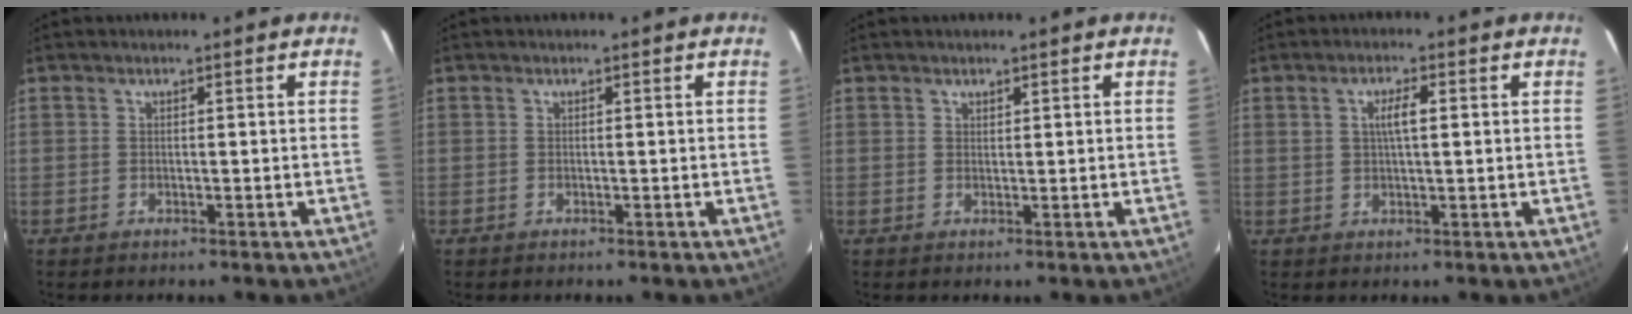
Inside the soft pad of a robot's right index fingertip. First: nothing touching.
{"total": 0.0}
{"total": 0.7, "force": [0.6, 0.3, 0.1], "torque": [-0.001, 0.002, 0.012]}
{"total": 3.5, "force": [0.8, 0.9, 3.3], "torque": [-0.061, 0.006, 0.017]}